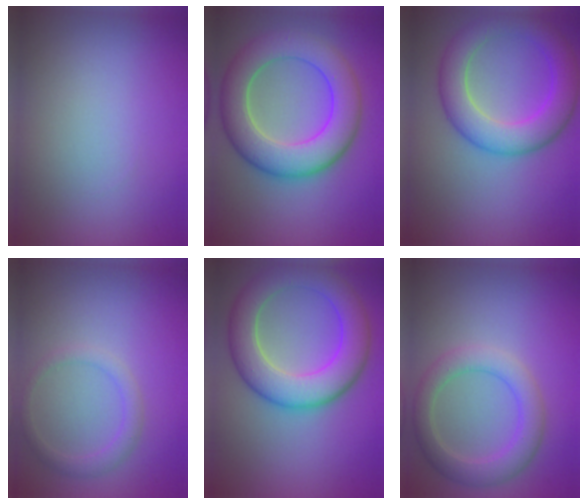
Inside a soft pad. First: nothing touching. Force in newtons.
{"total": 8.3, "press": 8.3, "slide": 0.2}
{"total": 6.4, "press": 6.4, "slide": 0.1}
{"total": 1.8, "press": 1.8, "slide": 0.2}
{"total": 7.8, "press": 7.8, "slide": 0.3}
{"total": 4.0, "press": 4.0, "slide": 0.2}